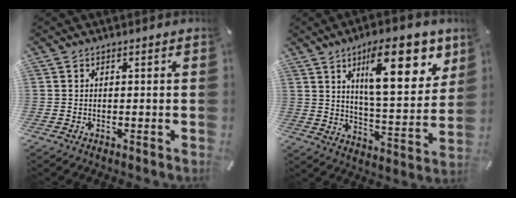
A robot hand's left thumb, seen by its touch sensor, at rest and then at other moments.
{"total": 20.2, "force": [9.6, 7.8, 15.9], "torque": [-0.226, -0.038, 0.149]}